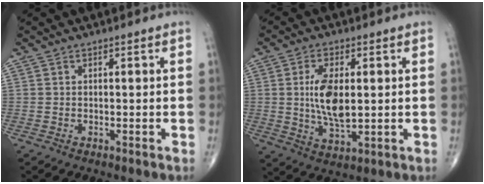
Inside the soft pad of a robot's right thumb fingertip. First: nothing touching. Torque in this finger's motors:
{"motor_torque": [1.74, 1.53, 1.40, -0.04, 0.24]}